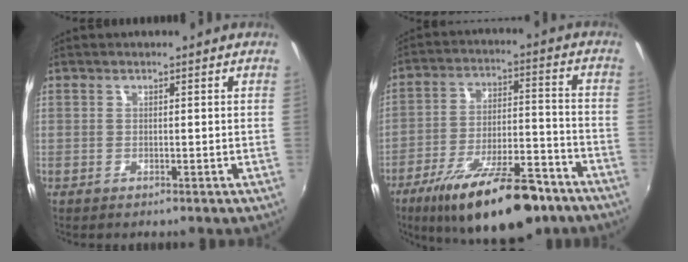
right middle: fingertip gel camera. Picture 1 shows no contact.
{"total": 21.0, "force": [-14.8, 6.8, 13.2], "torque": [-0.224, -0.017, -0.218]}